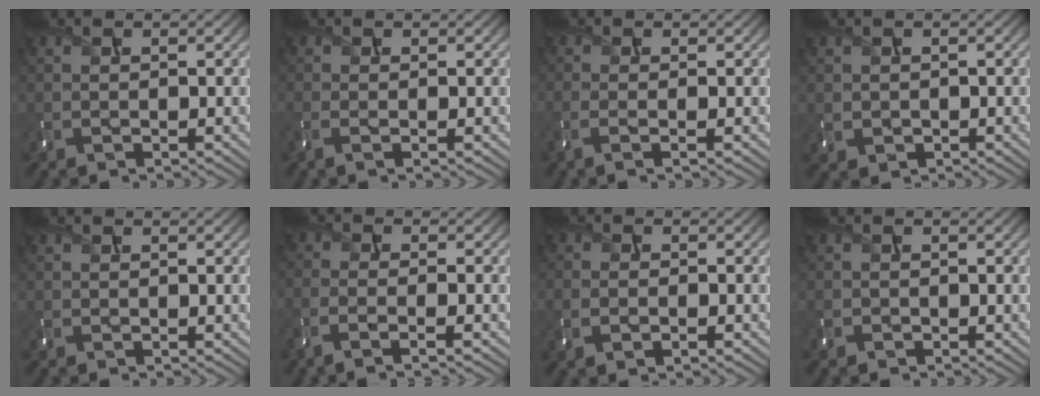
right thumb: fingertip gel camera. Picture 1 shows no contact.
{"total": 1.3, "force": [-0.5, 0.2, 1.1], "torque": [-0.026, -0.006, -0.014]}
{"total": 2.1, "force": [-0.9, 0.4, 1.9], "torque": [-0.034, -0.005, -0.026]}
{"total": 1.3, "force": [-0.1, 1.3, 0.4], "torque": [-0.014, -0.012, 0.002]}
{"total": 0.0}
{"total": 3.9, "force": [-2.5, 0.8, 2.9], "torque": [-0.048, -0.006, -0.066]}
{"total": 2.7, "force": [-1.4, 1.0, 2.0], "torque": [-0.041, -0.007, -0.027]}
{"total": 1.1, "force": [-0.9, 0.6, 0.0], "torque": [-0.001, -0.005, -0.019]}